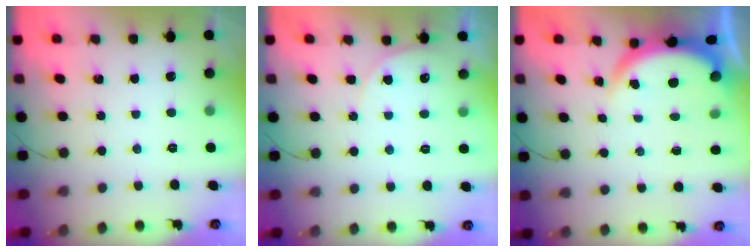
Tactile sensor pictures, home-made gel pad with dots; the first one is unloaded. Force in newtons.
{"total": 4.4, "press": 4.4, "slide": 0.4}
{"total": 3.7, "press": 3.7, "slide": 0.1}